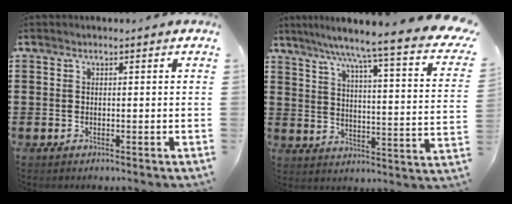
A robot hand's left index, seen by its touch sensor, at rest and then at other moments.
{"total": 6.2, "force": [4.8, -0.9, 3.8], "torque": [-0.087, -0.050, 0.068]}